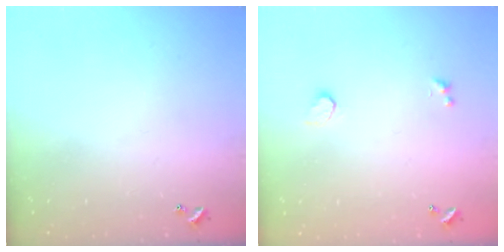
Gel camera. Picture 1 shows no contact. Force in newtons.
{"total": 1.0, "press": 0.7, "slide": 0.7}